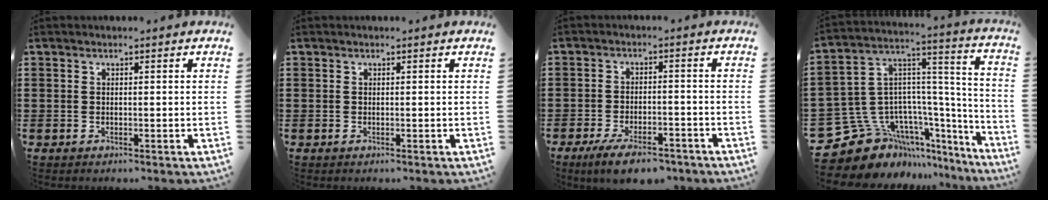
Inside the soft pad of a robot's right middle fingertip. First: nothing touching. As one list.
[{"total": 0.0}, {"total": 5.8, "force": [-4.8, 1.3, 3.1], "torque": [-0.061, -0.003, -0.088]}, {"total": 11.0, "force": [-7.6, 7.8, 2.1], "torque": [-0.090, -0.011, -0.132]}]